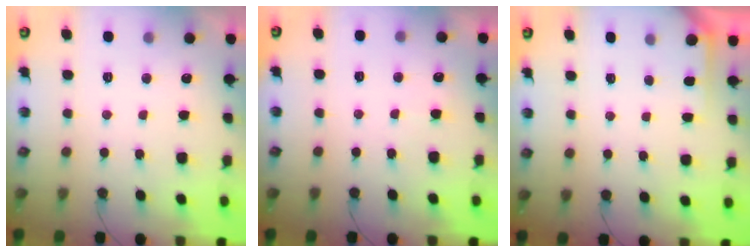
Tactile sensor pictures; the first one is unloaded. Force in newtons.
{"total": 3.0, "press": 3.0, "slide": 0.4}
{"total": 2.4, "press": 2.4, "slide": 0.2}